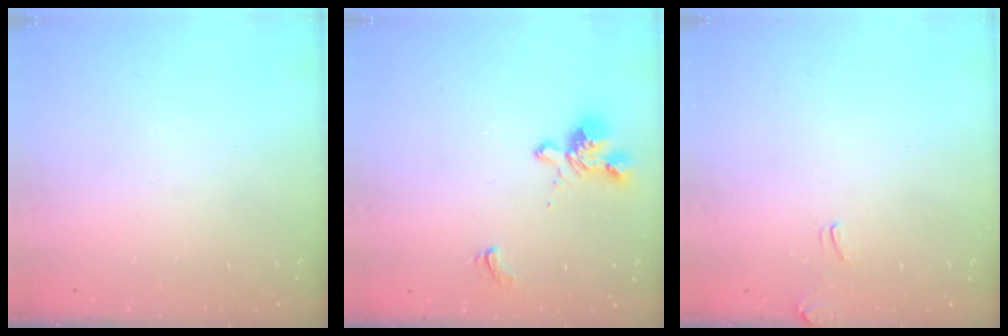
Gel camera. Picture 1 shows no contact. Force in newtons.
{"total": 1.4, "press": 0.2, "slide": 1.4}
{"total": 0.0}